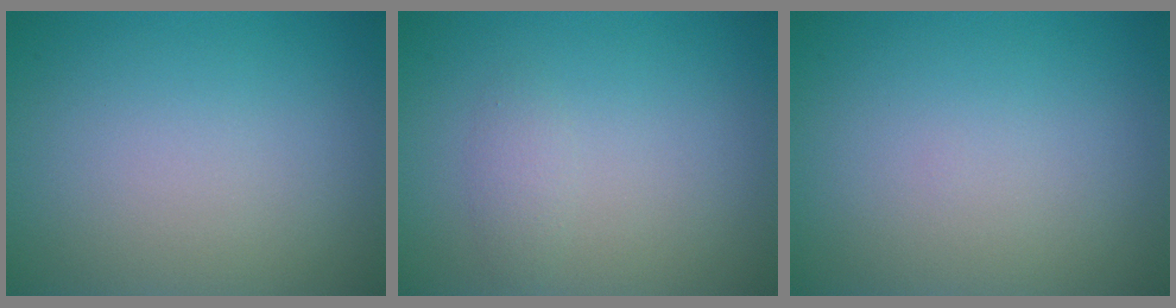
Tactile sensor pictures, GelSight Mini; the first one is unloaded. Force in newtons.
{"total": 1.0, "press": 1.0, "slide": 0.0}
{"total": 0.0}